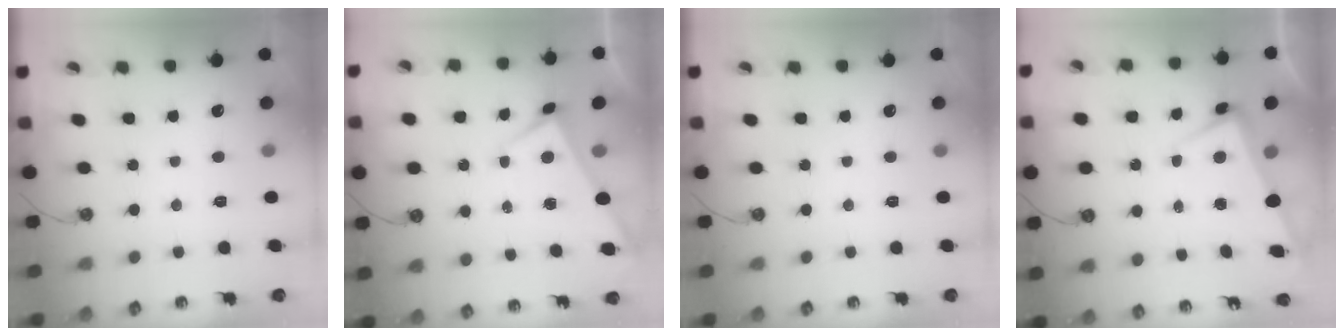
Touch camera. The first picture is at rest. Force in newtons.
{"total": 1.6, "press": 1.6, "slide": 0.1}
{"total": 0.0}
{"total": 3.0, "press": 2.9, "slide": 0.9}